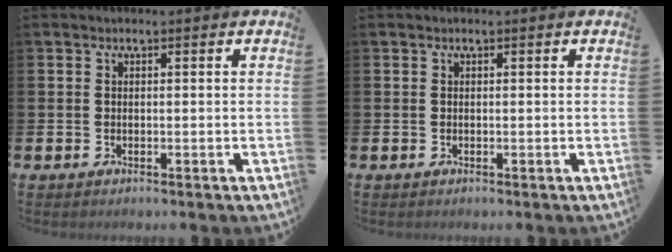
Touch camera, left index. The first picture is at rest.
{"total": 0.0}